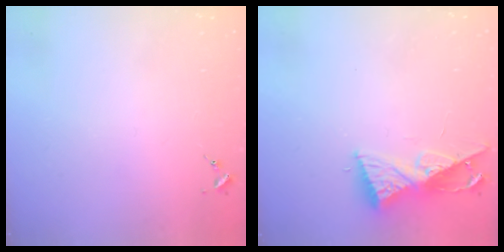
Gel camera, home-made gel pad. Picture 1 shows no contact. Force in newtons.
{"total": 8.7, "press": 8.7, "slide": 0.6}